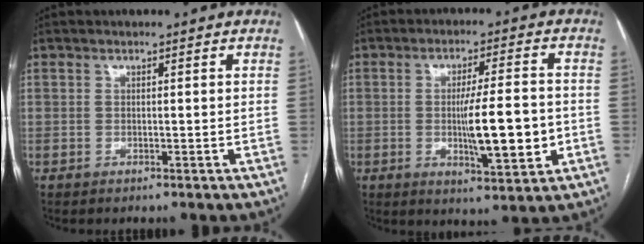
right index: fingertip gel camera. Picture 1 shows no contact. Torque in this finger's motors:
{"motor_torque": [0.98, -0.52, 0.50, 0.15]}